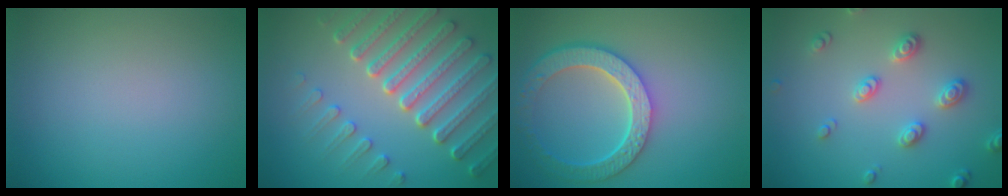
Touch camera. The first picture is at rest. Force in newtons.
{"total": 7.2, "press": 5.6, "slide": 4.6}
{"total": 6.5, "press": 5.1, "slide": 4.0}
{"total": 2.9, "press": 2.7, "slide": 1.1}